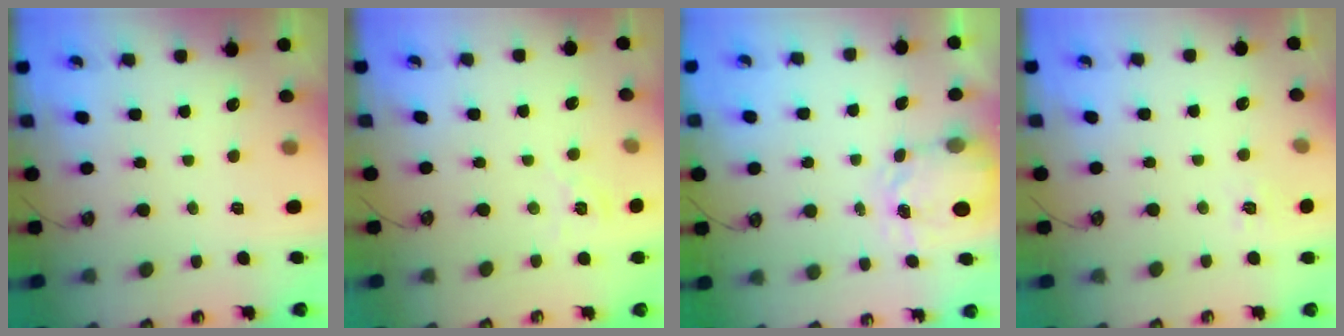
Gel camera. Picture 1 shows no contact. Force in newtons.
{"total": 1.8, "press": 1.8, "slide": 0.3}
{"total": 3.6, "press": 3.6, "slide": 0.5}
{"total": 5.1, "press": 5.0, "slide": 0.6}